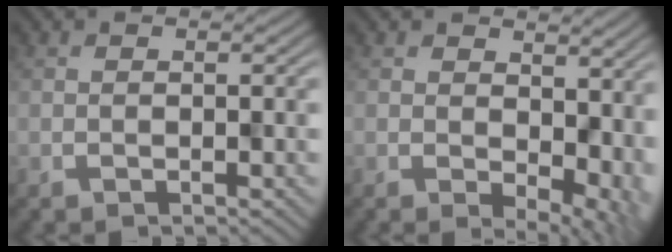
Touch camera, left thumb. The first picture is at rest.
{"total": 7.6, "force": [-0.6, 4.6, 6.1], "torque": [-0.075, -0.027, 0.010]}